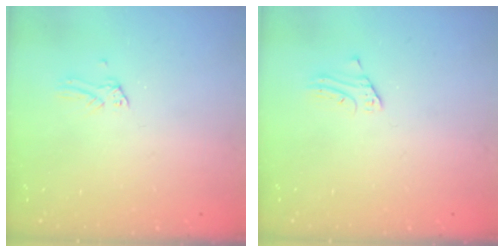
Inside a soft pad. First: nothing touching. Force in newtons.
{"total": 1.9, "press": 1.9, "slide": 0.2}